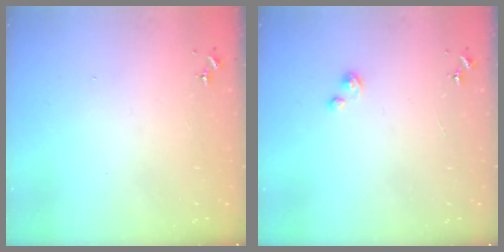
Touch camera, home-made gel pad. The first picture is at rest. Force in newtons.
{"total": 1.9, "press": 1.9, "slide": 0.1}